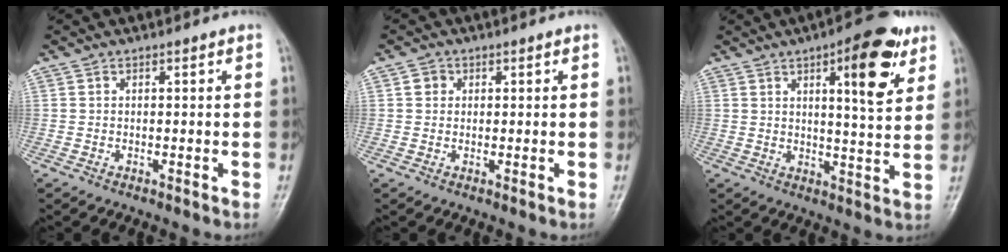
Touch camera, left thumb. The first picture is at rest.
{"total": 1.8, "force": [0.4, 1.6, 0.5], "torque": [-0.001, 0.001, 0.003]}
{"total": 12.3, "force": [5.8, 3.7, 10.2], "torque": [-0.121, -0.023, 0.076]}